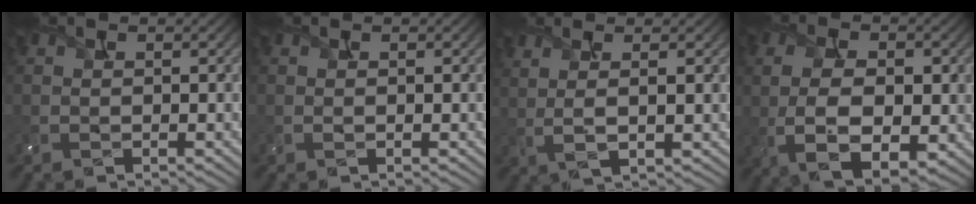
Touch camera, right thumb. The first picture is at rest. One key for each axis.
{"total": 0.0}
{"total": 3.4, "fx": 1.3, "fy": 0.5, "fz": 3.1, "tx": -0.062, "ty": 0.001, "tz": 0.022}
{"total": 9.9, "fx": -0.7, "fy": 5.7, "fz": 8.1, "tx": -0.161, "ty": 0.000, "tz": -0.010}